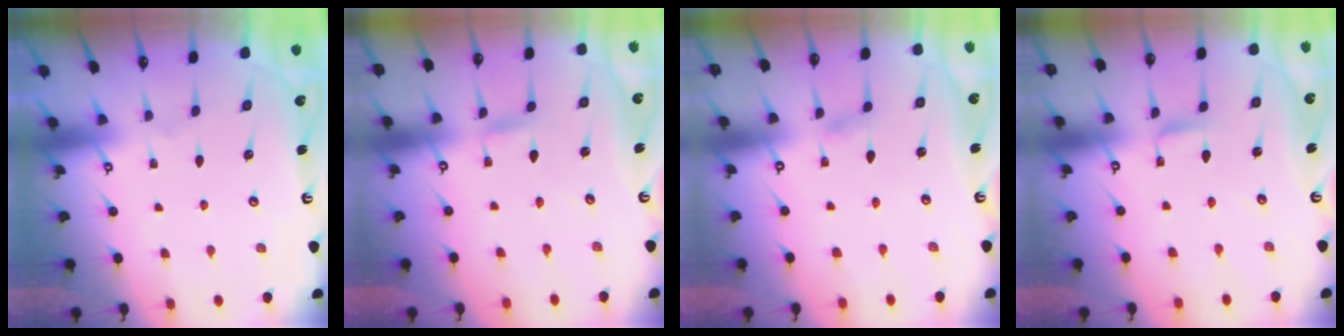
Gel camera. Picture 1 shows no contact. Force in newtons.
{"total": 2.7, "press": 2.7, "slide": 0.1}
{"total": 2.0, "press": 2.0, "slide": 0.2}
{"total": 1.9, "press": 1.9, "slide": 0.2}